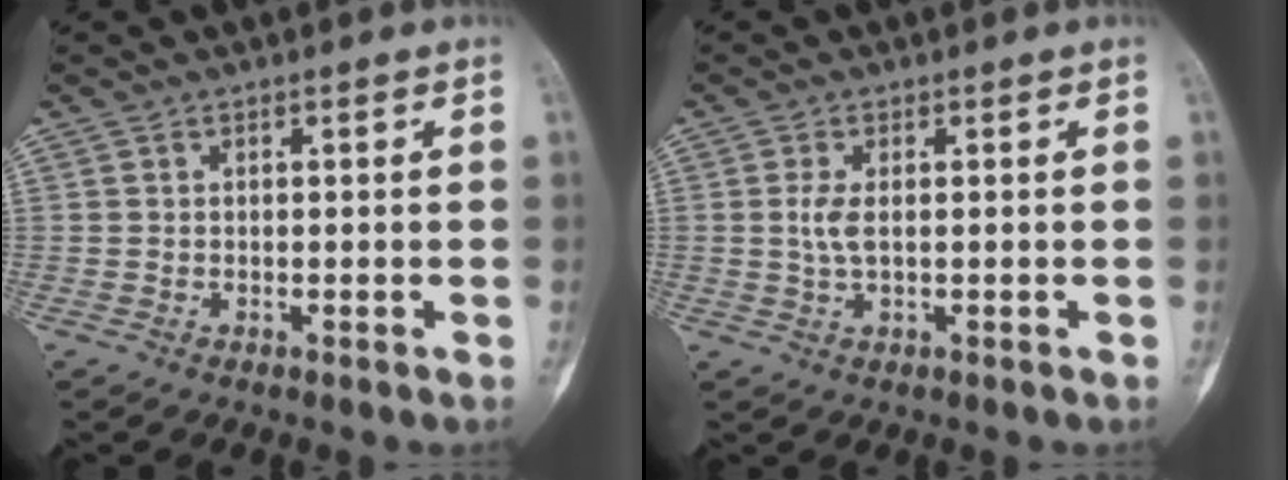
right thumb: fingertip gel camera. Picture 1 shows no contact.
{"total": 3.1, "force": [0.2, 1.5, 2.7], "torque": [-0.060, -0.003, 0.002]}